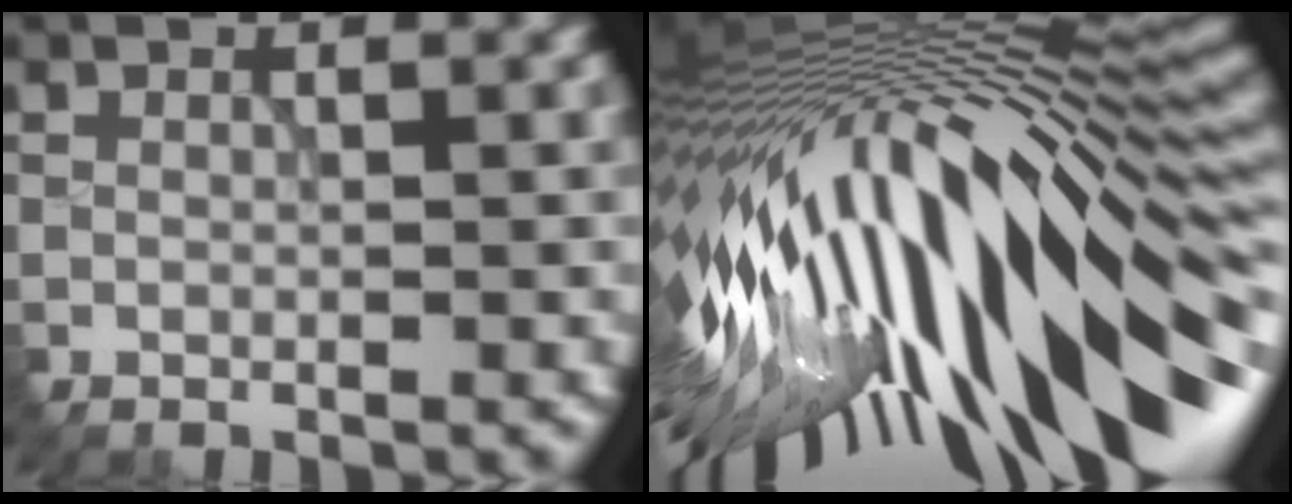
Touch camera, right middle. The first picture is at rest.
{"total": 17.4, "force": [-4.4, 6.9, 15.4], "torque": [-0.261, -0.033, -0.064]}